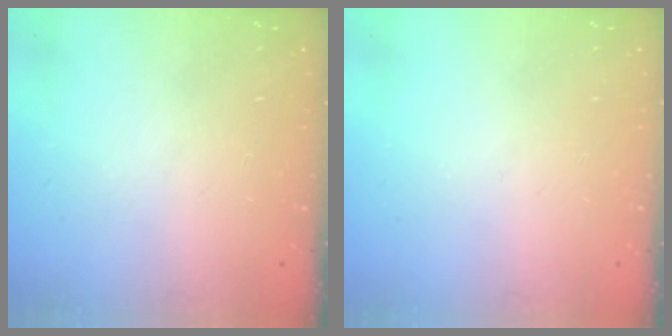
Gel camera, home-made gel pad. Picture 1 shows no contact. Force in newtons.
{"total": 0.0}